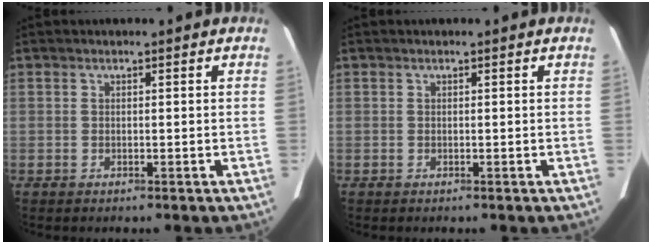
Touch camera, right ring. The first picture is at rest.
{"total": 0.0}